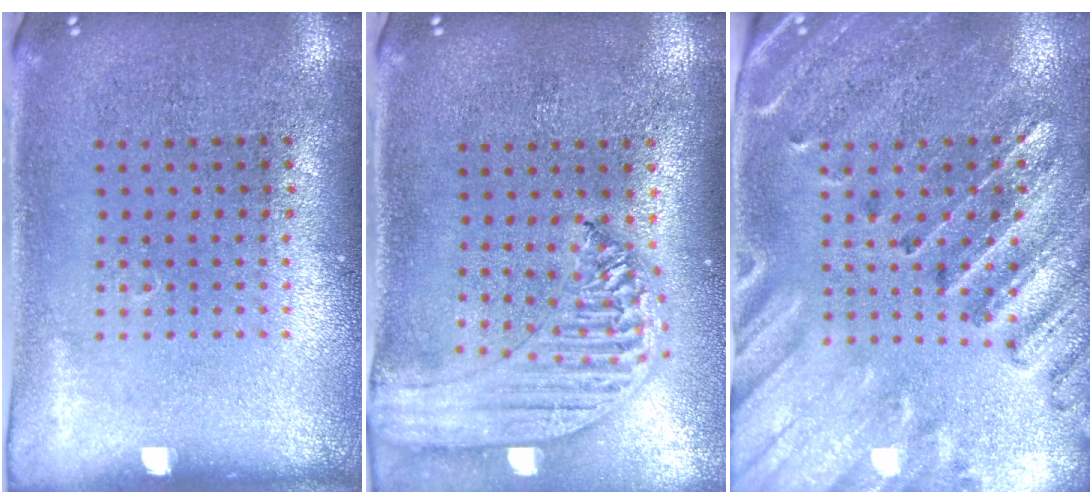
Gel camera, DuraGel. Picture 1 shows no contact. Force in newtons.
{"total": 1.8, "press": 1.7, "slide": 0.6}
{"total": 2.9, "press": 2.7, "slide": 1.1}